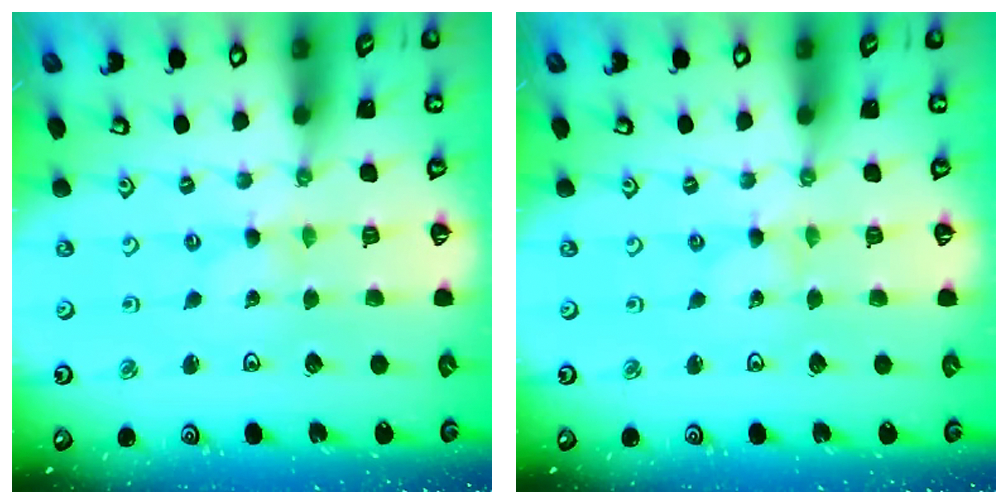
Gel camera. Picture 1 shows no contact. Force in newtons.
{"total": 0.0}